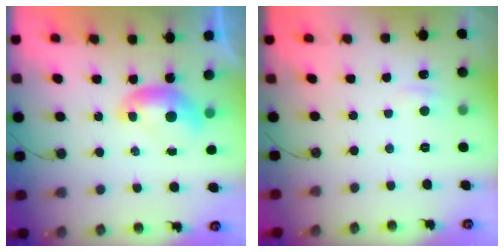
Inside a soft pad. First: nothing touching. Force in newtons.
{"total": 2.7, "press": 2.7, "slide": 0.5}